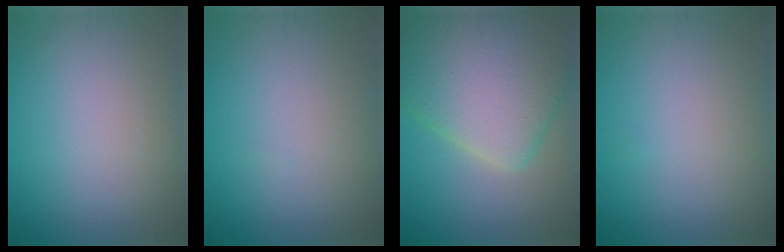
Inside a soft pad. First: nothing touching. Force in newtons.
{"total": 0.0}
{"total": 9.9, "press": 9.9, "slide": 0.5}
{"total": 0.0}